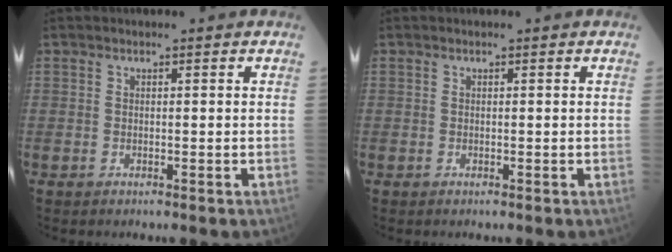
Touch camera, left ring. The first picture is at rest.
{"total": 0.0}